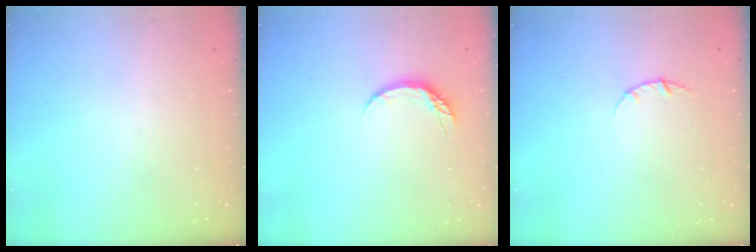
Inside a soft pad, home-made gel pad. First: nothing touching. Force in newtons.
{"total": 5.3, "press": 5.2, "slide": 0.6}
{"total": 2.8, "press": 2.8, "slide": 0.4}